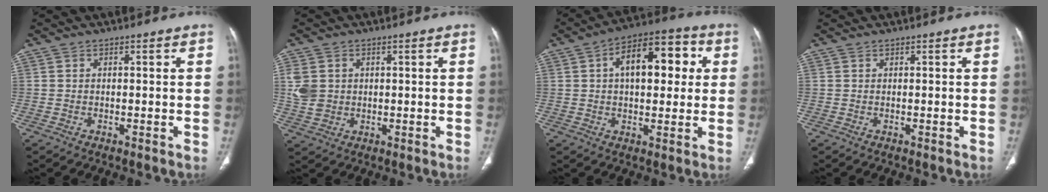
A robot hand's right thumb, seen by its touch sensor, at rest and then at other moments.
{"total": 10.0, "force": [1.1, 8.5, 5.2], "torque": [-0.097, 0.006, 0.034]}
{"total": 15.0, "force": [3.2, 8.1, 12.2], "torque": [-0.149, 0.027, 0.043]}
{"total": 0.0}